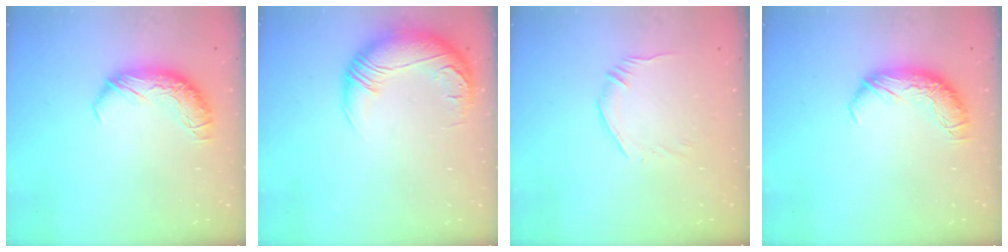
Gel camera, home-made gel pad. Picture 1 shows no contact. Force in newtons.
{"total": 2.9, "press": 1.1, "slide": 2.6}
{"total": 5.2, "press": 4.9, "slide": 1.8}
{"total": 0.0}